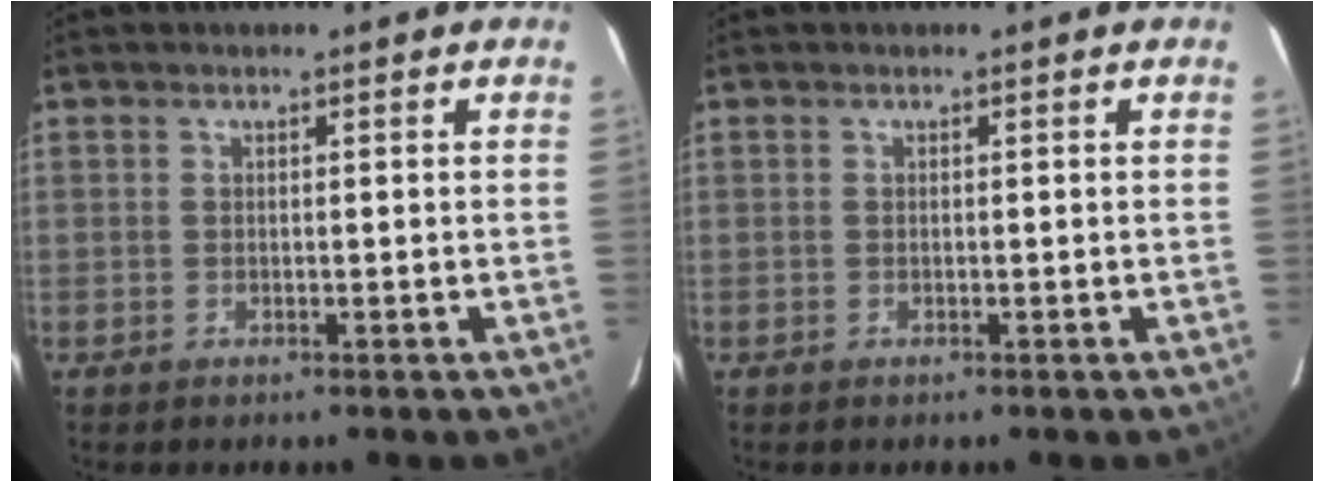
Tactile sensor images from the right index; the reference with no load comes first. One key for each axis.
{"total": 0.0}